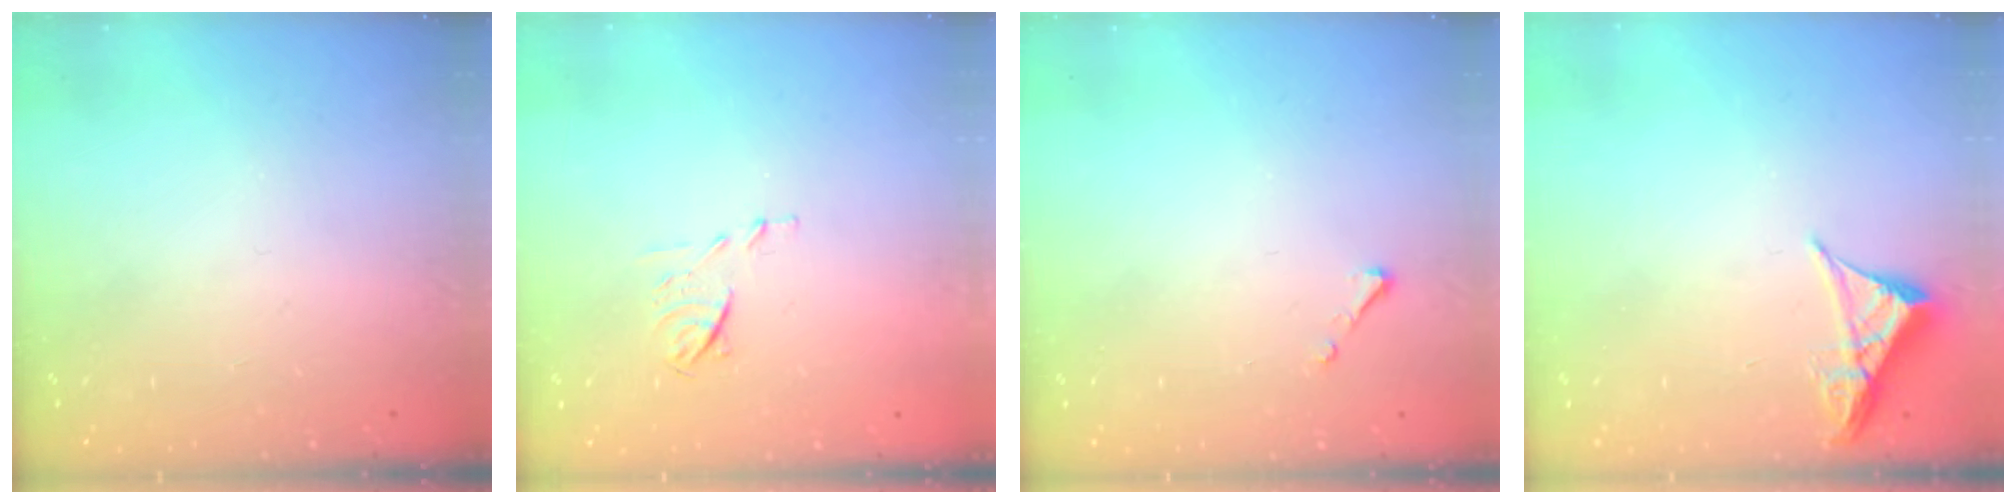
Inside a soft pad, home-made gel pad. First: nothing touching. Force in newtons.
{"total": 4.8, "press": 4.7, "slide": 0.9}
{"total": 2.5, "press": 2.5, "slide": 0.3}
{"total": 4.8, "press": 4.8, "slide": 0.7}